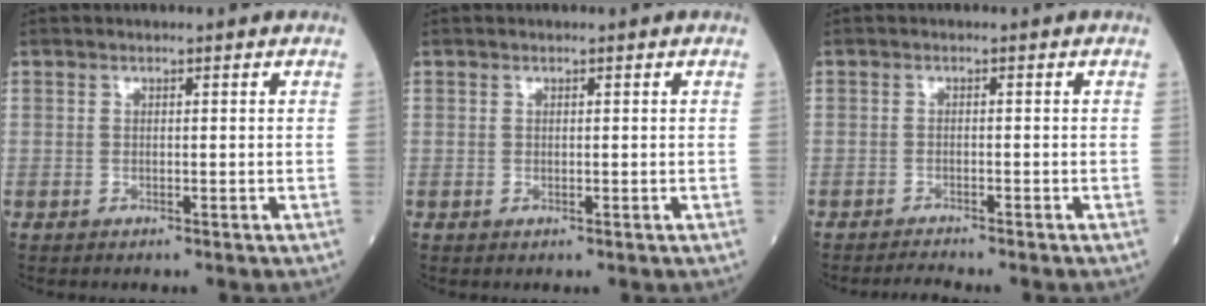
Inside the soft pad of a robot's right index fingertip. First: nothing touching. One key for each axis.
{"total": 0.0}
{"total": 2.1, "fx": -2.0, "fy": -0.7, "fz": 0.2, "tx": -0.008, "ty": -0.010, "tz": -0.036}